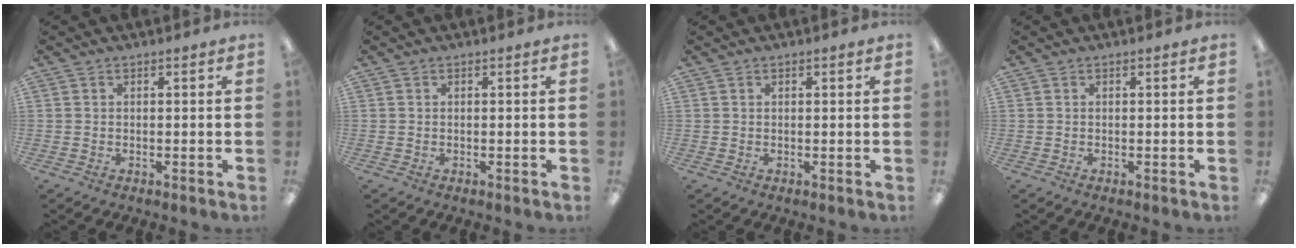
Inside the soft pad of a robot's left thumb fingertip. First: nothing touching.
{"total": 0.0}
{"total": 0.6, "force": [0.4, 0.2, 0.3], "torque": [-0.007, 0.003, 0.007]}
{"total": 0.0}